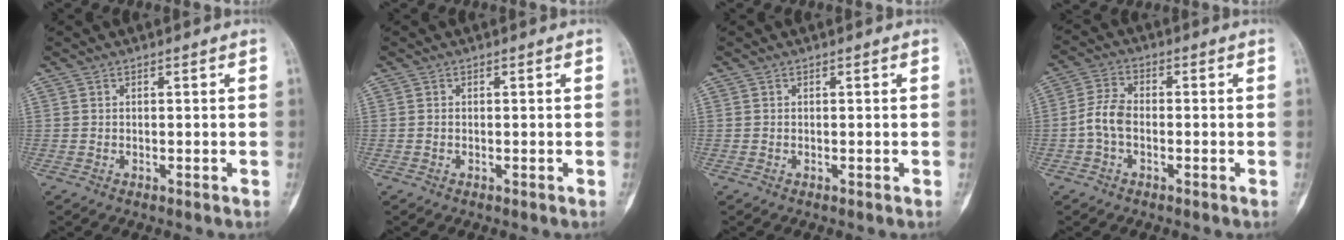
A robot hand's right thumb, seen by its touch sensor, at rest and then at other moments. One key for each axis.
{"total": 0.0}
{"total": 0.0}
{"total": 5.3, "fx": -1.3, "fy": 3.2, "fz": 4.0, "tx": -0.085, "ty": 0.018, "tz": -0.032}